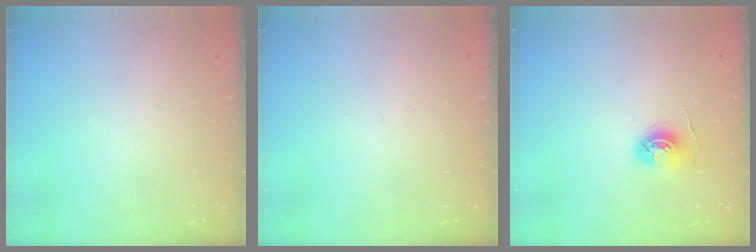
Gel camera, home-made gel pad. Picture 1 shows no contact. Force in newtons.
{"total": 0.0}
{"total": 5.7, "press": 5.7, "slide": 0.5}